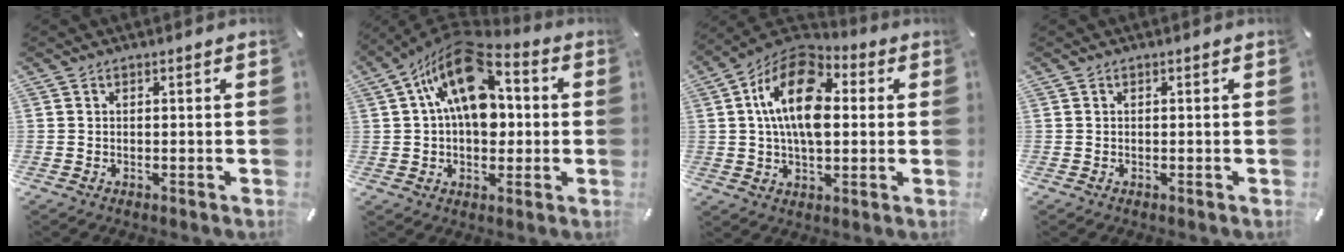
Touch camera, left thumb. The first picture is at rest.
{"total": 17.4, "force": [4.8, 10.9, 12.8], "torque": [-0.223, -0.025, 0.080]}
{"total": 16.8, "force": [2.5, 10.3, 13.0], "torque": [-0.242, -0.001, 0.039]}
{"total": 0.0}